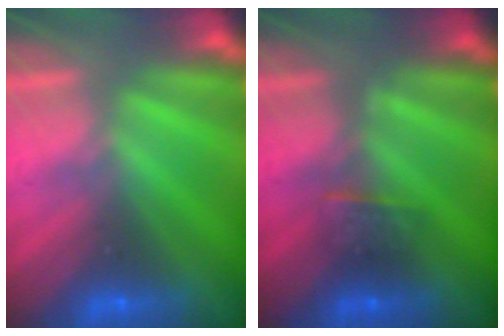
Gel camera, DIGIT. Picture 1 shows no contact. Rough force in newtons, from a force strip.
{"total": 2.5}